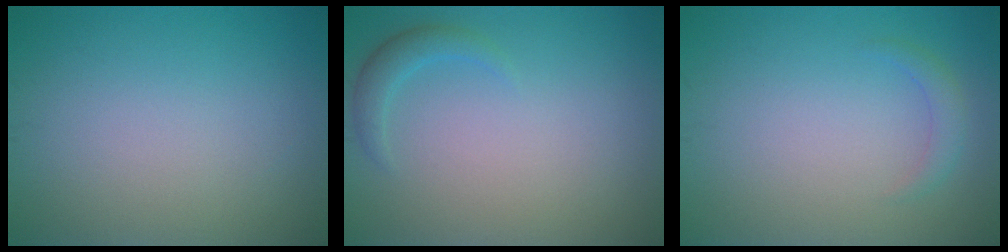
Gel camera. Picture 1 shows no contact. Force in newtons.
{"total": 1.6, "press": 1.6, "slide": 0.1}
{"total": 1.3, "press": 1.3, "slide": 0.1}